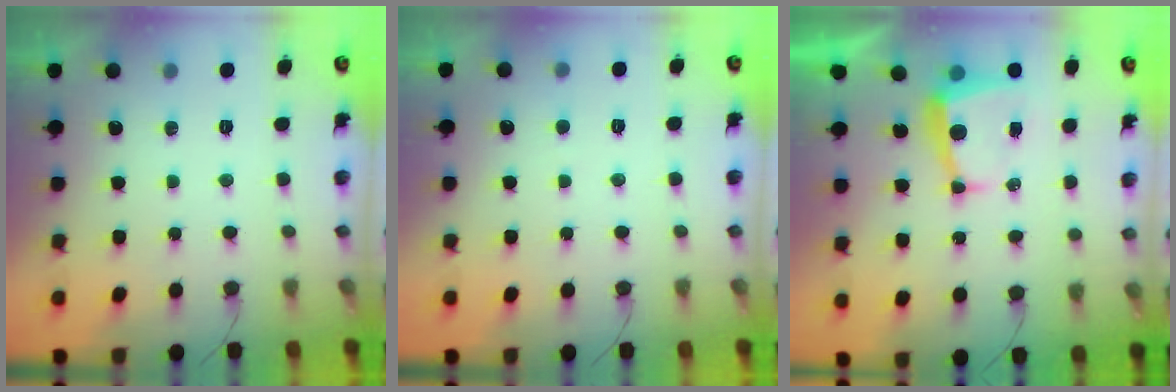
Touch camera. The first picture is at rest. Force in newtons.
{"total": 2.5, "press": 2.5, "slide": 0.2}
{"total": 6.0, "press": 6.0, "slide": 0.4}